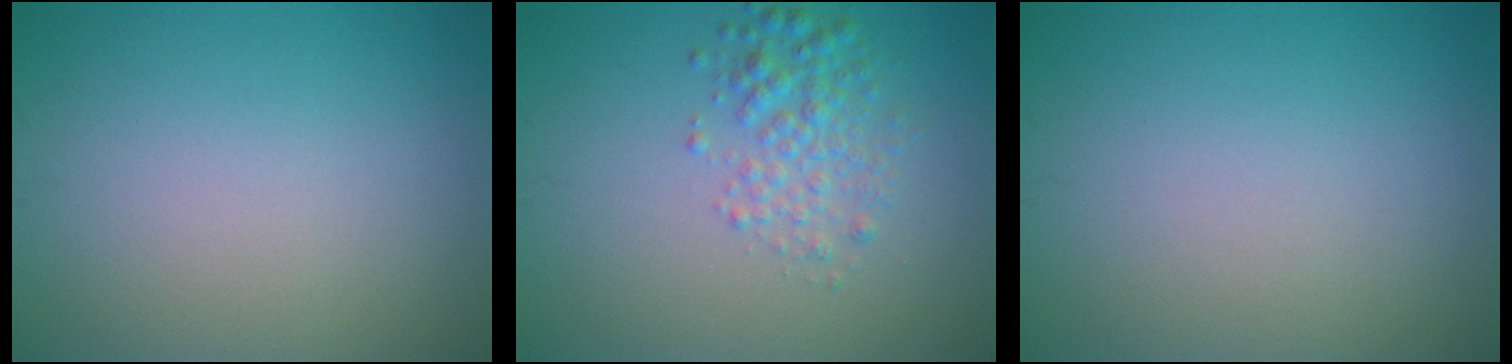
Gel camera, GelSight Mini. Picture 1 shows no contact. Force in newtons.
{"total": 2.8, "press": 2.8, "slide": 0.0}
{"total": 0.0}